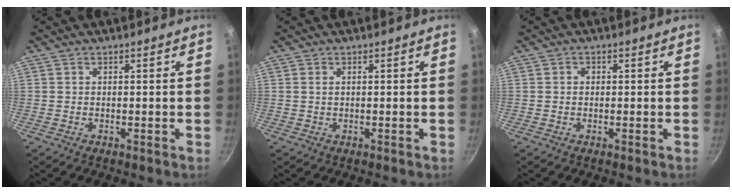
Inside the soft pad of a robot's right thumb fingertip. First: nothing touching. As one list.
[{"total": 0.7, "force": [0.2, 0.4, 0.6], "torque": [-0.010, 0.001, 0.004]}, {"total": 1.0, "force": [0.1, 0.9, 0.5], "torque": [-0.005, 0.006, 0.000]}]